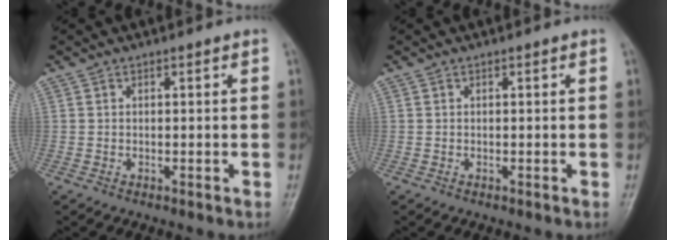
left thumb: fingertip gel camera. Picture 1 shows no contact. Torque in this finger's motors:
{"motor_torque": [0.00, 0.00, -0.05, 0.01, 0.00]}